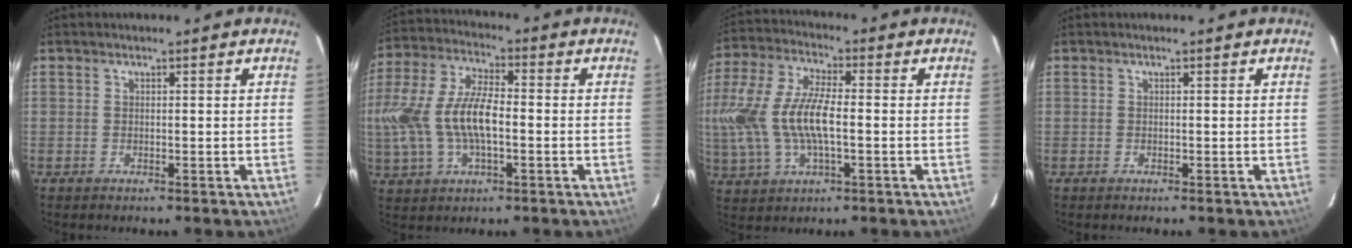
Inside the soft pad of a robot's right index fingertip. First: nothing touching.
{"total": 15.7, "force": [-1.8, 7.4, 13.7], "torque": [-0.297, 0.008, -0.031]}
{"total": 16.3, "force": [-1.3, 7.1, 14.6], "torque": [-0.317, 0.003, -0.023]}
{"total": 0.0}